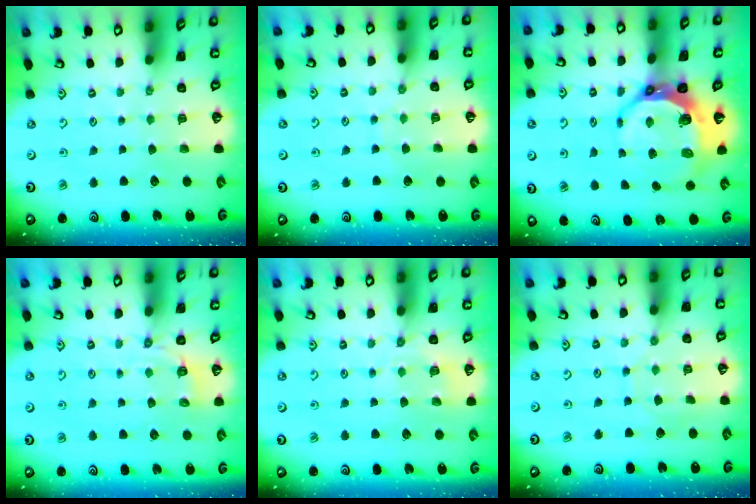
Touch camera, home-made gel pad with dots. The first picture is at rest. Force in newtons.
{"total": 6.3, "press": 6.2, "slide": 0.5}
{"total": 10.9, "press": 9.7, "slide": 5.0}
{"total": 2.9, "press": 2.0, "slide": 2.1}
{"total": 5.7, "press": 5.5, "slide": 1.4}
{"total": 6.8, "press": 6.8, "slide": 0.6}